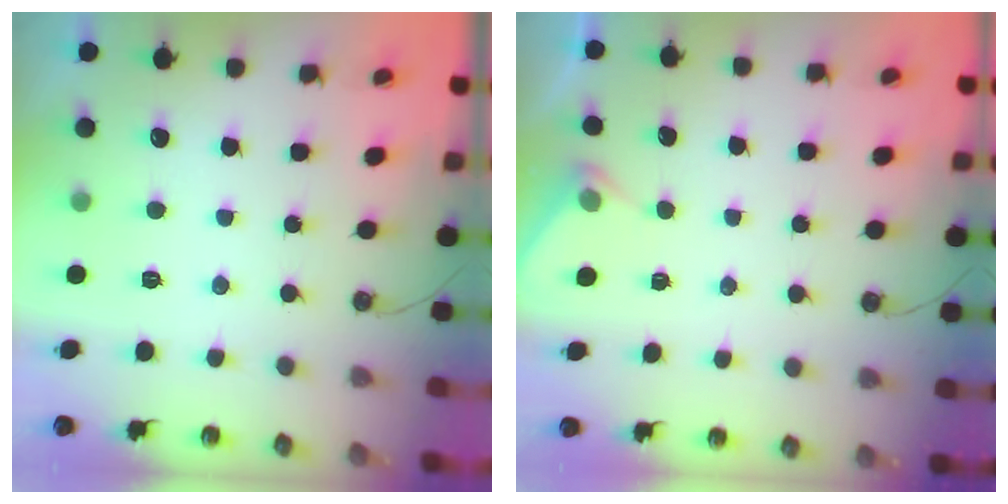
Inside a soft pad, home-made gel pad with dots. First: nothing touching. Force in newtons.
{"total": 3.6, "press": 3.5, "slide": 0.6}